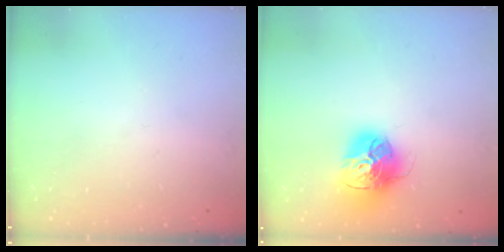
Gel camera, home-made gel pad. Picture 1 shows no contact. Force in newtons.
{"total": 16.2, "press": 16.1, "slide": 1.6}